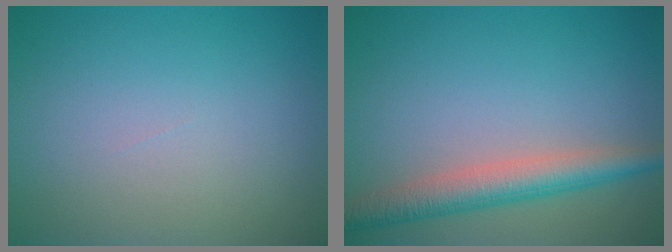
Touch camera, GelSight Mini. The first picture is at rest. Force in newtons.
{"total": 4.4, "press": 4.4, "slide": 0.1}